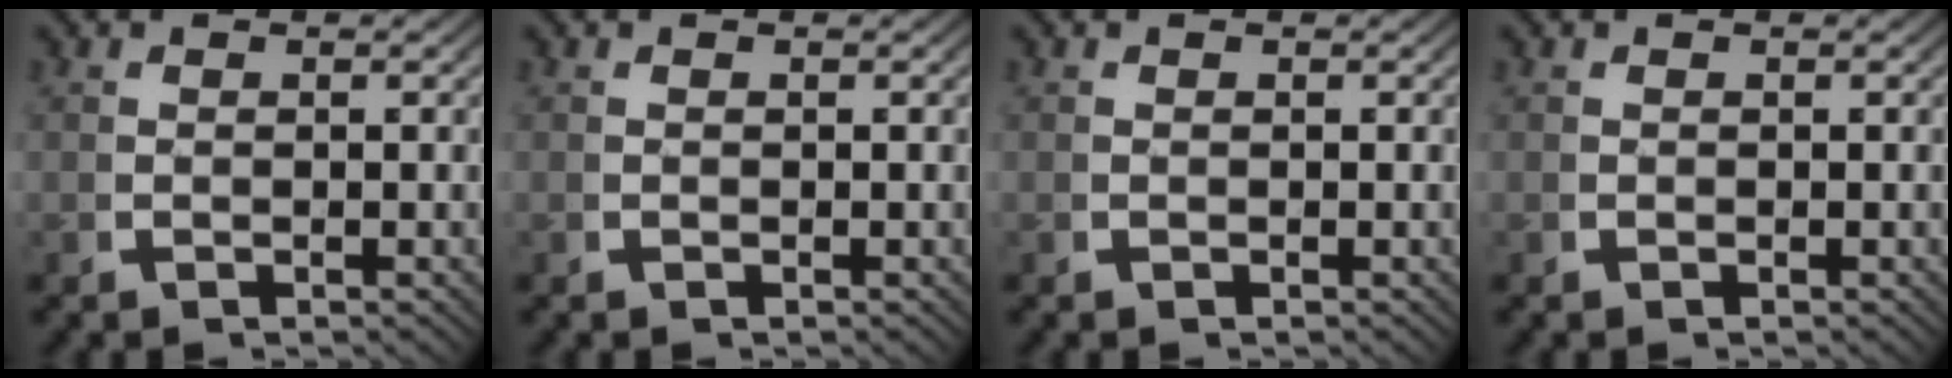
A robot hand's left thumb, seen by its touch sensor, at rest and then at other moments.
{"total": 0.0}
{"total": 0.0}
{"total": 0.0}